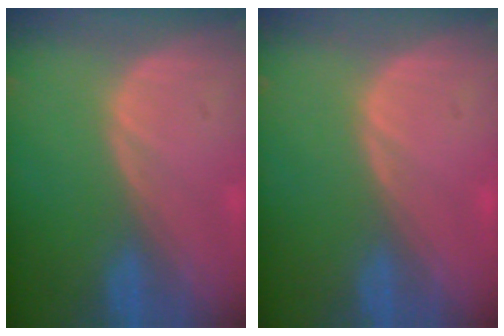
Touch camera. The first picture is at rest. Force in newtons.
{"total": 0.5, "press": 0.1, "slide": 0.5}